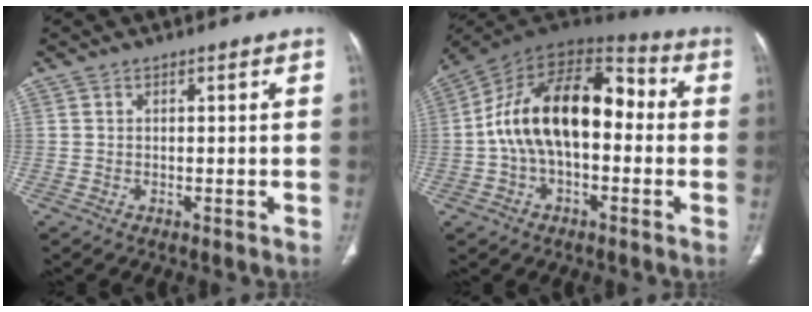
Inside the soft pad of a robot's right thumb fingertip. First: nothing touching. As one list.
[{"total": 19.7, "force": [-0.3, 11.4, 16.0], "torque": [-0.258, 0.051, -0.013]}]